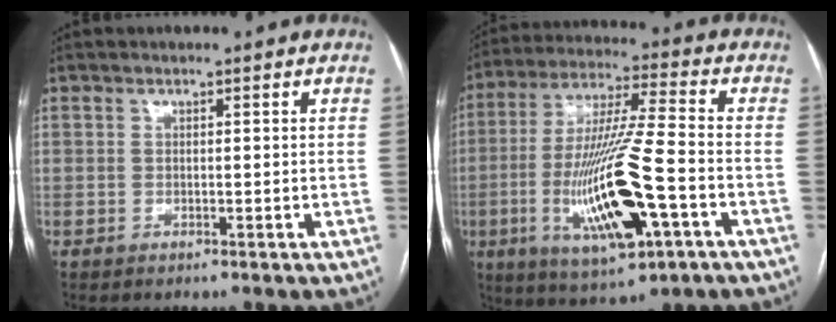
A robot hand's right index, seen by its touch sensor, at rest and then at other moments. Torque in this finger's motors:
{"motor_torque": [2.14, 0.00, 0.91, 0.21]}